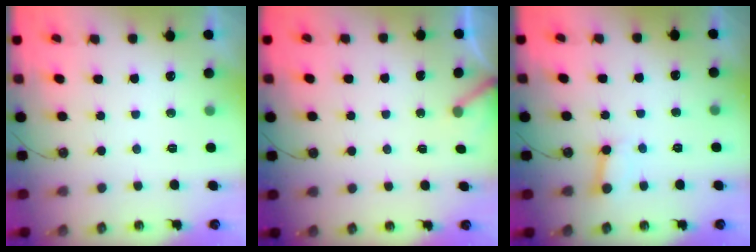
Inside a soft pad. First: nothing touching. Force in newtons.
{"total": 3.2, "press": 3.2, "slide": 0.2}
{"total": 3.0, "press": 3.0, "slide": 0.3}